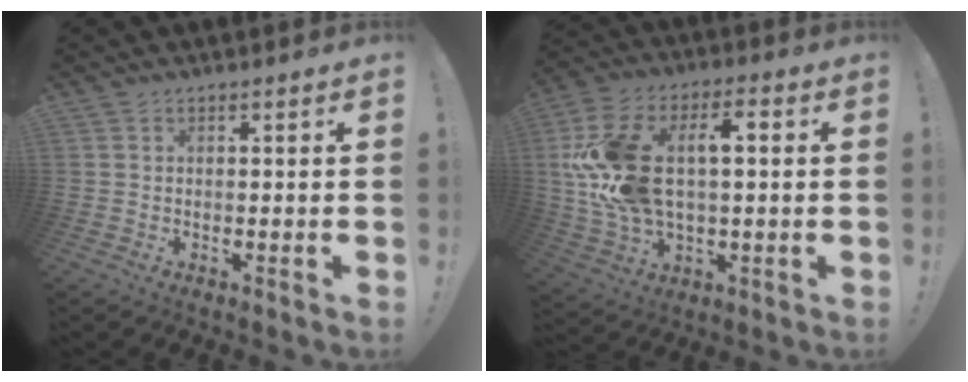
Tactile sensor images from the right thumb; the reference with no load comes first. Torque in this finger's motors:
{"motor_torque": [2.22, 2.25, 0.74, 0.56, 0.23]}